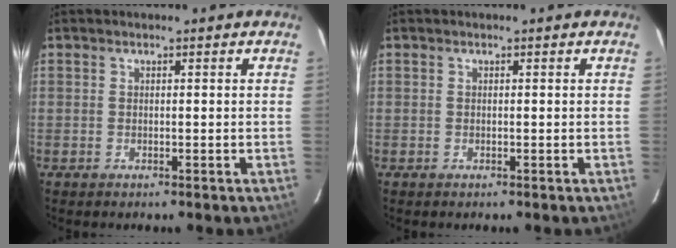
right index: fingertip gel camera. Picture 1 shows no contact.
{"total": 0.0}